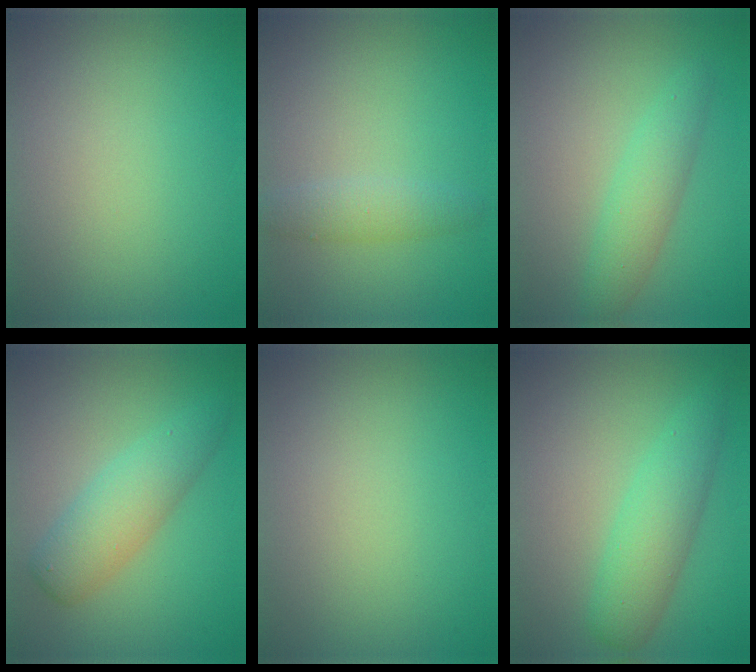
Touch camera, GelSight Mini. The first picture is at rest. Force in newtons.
{"total": 1.9, "press": 1.9, "slide": 0.1}
{"total": 2.9, "press": 2.9, "slide": 0.0}
{"total": 4.1, "press": 4.1, "slide": 0.0}
{"total": 0.0}
{"total": 3.9, "press": 3.9, "slide": 0.1}